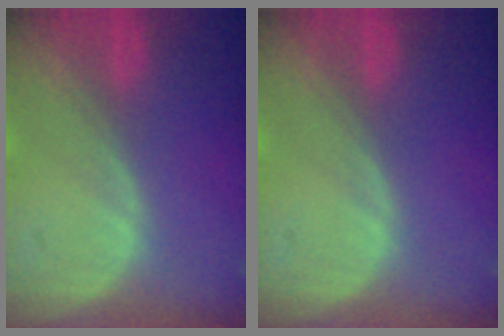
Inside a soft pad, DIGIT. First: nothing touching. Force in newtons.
{"total": 0.0}